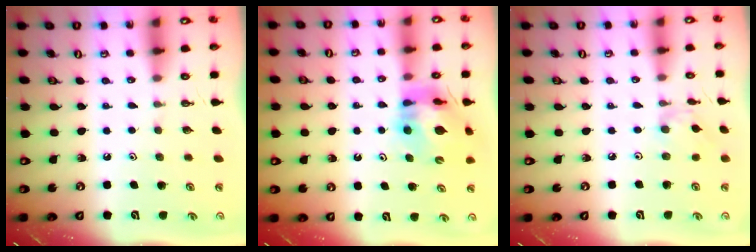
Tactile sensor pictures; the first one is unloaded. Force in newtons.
{"total": 13.2, "press": 13.1, "slide": 1.4}
{"total": 2.7, "press": 2.6, "slide": 0.3}